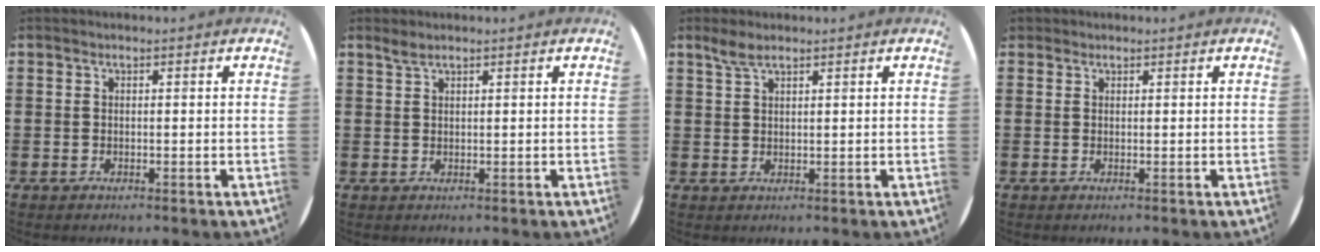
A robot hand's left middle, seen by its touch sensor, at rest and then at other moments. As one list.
[{"total": 1.2, "force": [1.0, 0.2, 0.6], "torque": [-0.012, 0.003, 0.019]}, {"total": 2.3, "force": [1.8, 0.6, 1.3], "torque": [-0.028, 0.004, 0.033]}, {"total": 0.6, "force": [0.5, 0.3, -0.1], "torque": [0.001, 0.003, 0.011]}]